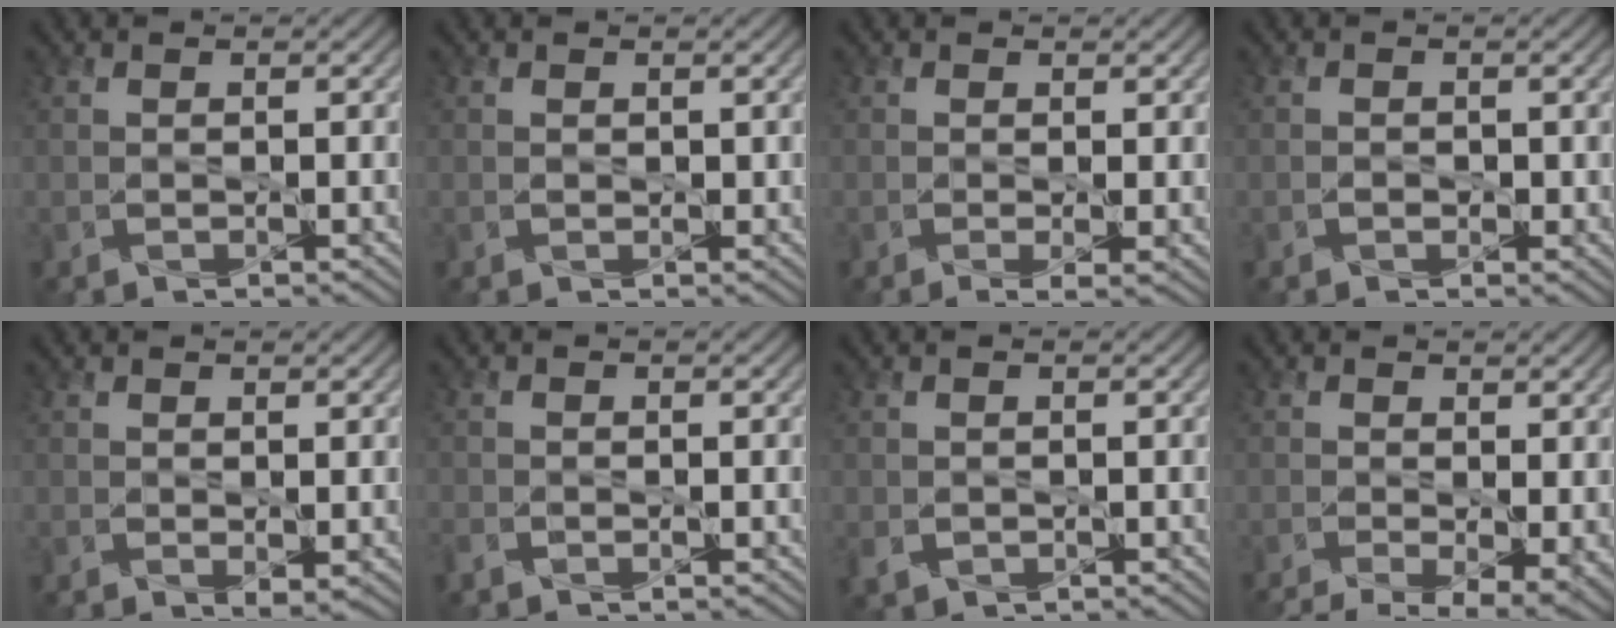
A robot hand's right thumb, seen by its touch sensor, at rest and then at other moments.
{"total": 0.5, "force": [0.3, 0.4, 0.2], "torque": [-0.002, -0.004, 0.003]}
{"total": 1.8, "force": [-0.2, 0.3, 1.7], "torque": [-0.036, -0.009, -0.003]}
{"total": 0.9, "force": [-0.2, 0.7, 0.6], "torque": [-0.007, -0.005, -0.006]}
{"total": 1.1, "force": [0.1, 0.5, 1.0], "torque": [-0.018, -0.006, 0.004]}
{"total": 1.5, "force": [-1.2, 0.7, 0.6], "torque": [-0.020, -0.005, -0.030]}
{"total": 1.8, "force": [-0.6, 1.5, 0.7], "torque": [-0.019, -0.011, -0.013]}
{"total": 6.9, "force": [-3.1, 2.5, 5.6], "torque": [-0.103, -0.026, -0.047]}